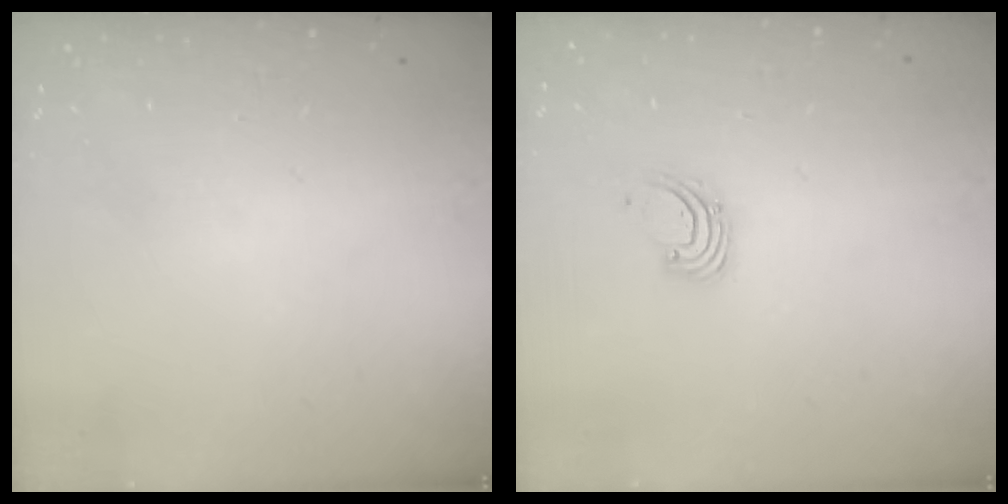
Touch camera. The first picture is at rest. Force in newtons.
{"total": 2.3, "press": 2.3, "slide": 0.2}